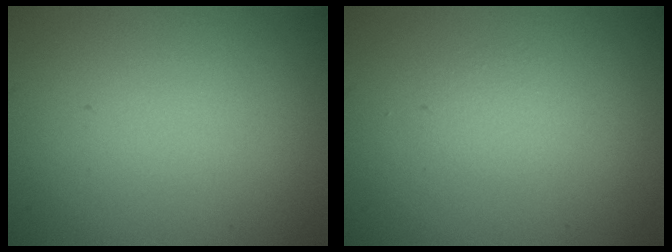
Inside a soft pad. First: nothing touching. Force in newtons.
{"total": 0.8, "press": 0.8, "slide": 0.0}